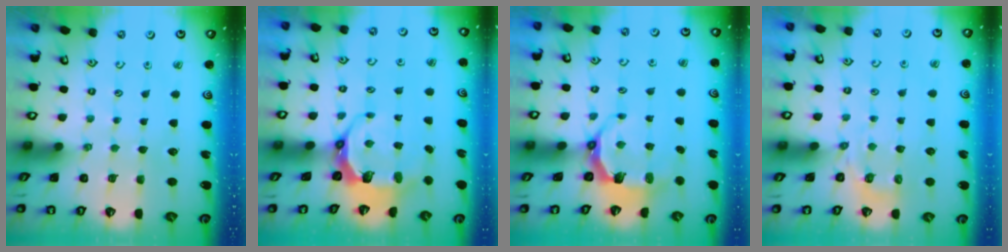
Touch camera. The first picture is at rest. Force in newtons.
{"total": 8.1, "press": 6.9, "slide": 4.2}
{"total": 5.5, "press": 3.9, "slide": 3.8}
{"total": 2.3, "press": 1.4, "slide": 1.8}